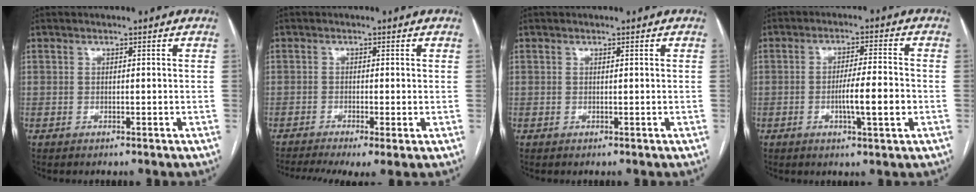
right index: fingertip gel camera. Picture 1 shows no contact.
{"total": 7.7, "force": [-4.8, 1.6, 5.8], "torque": [-0.099, -0.010, -0.082]}
{"total": 0.0}
{"total": 6.5, "force": [-1.6, 0.3, 6.3], "torque": [-0.107, -0.002, -0.025]}